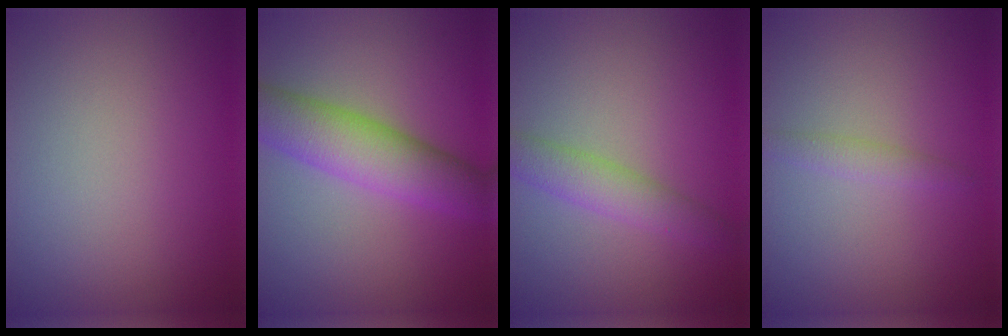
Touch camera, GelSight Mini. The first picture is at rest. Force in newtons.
{"total": 6.4, "press": 6.4, "slide": 0.2}
{"total": 3.0, "press": 3.0, "slide": 0.1}
{"total": 1.3, "press": 1.3, "slide": 0.1}